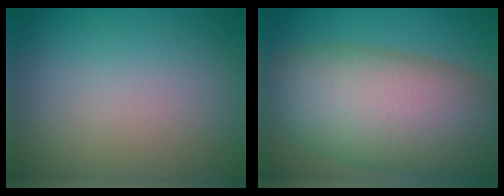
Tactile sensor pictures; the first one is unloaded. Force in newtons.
{"total": 12.3, "press": 12.3, "slide": 0.3}